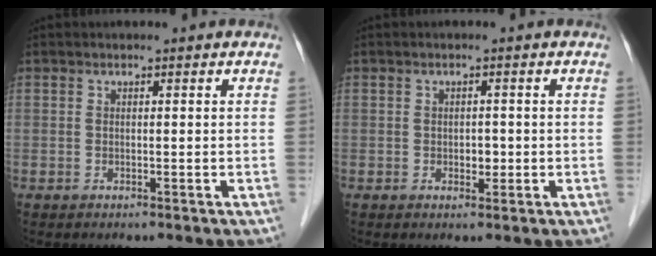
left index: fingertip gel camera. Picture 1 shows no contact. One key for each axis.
{"total": 1.5, "fx": -0.4, "fy": 1.0, "fz": 1.0, "tx": -0.015, "ty": 0.000, "tz": -0.003}